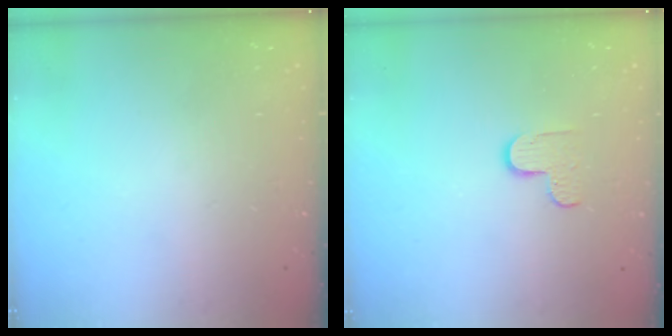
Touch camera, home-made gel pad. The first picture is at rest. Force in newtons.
{"total": 5.1, "press": 5.1, "slide": 0.5}